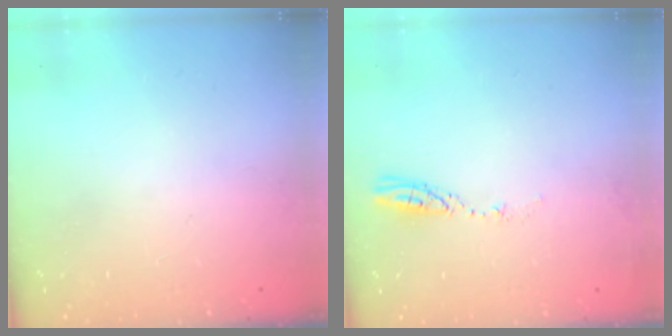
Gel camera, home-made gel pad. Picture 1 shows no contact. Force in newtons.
{"total": 3.5, "press": 3.5, "slide": 0.3}